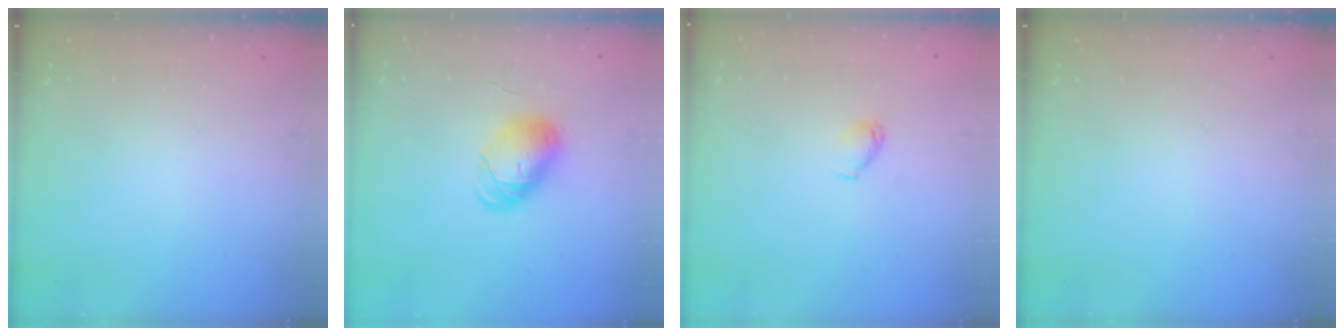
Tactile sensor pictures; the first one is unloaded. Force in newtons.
{"total": 8.6, "press": 8.6, "slide": 0.8}
{"total": 3.4, "press": 3.3, "slide": 0.6}
{"total": 0.0}